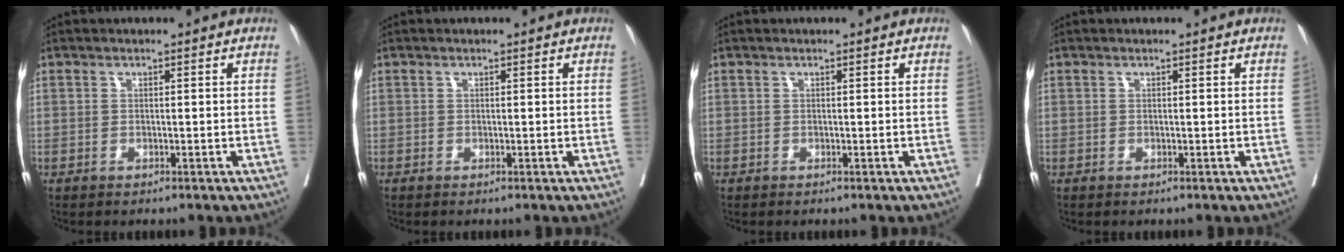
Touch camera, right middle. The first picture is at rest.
{"total": 0.0}
{"total": 0.0}
{"total": 0.0}